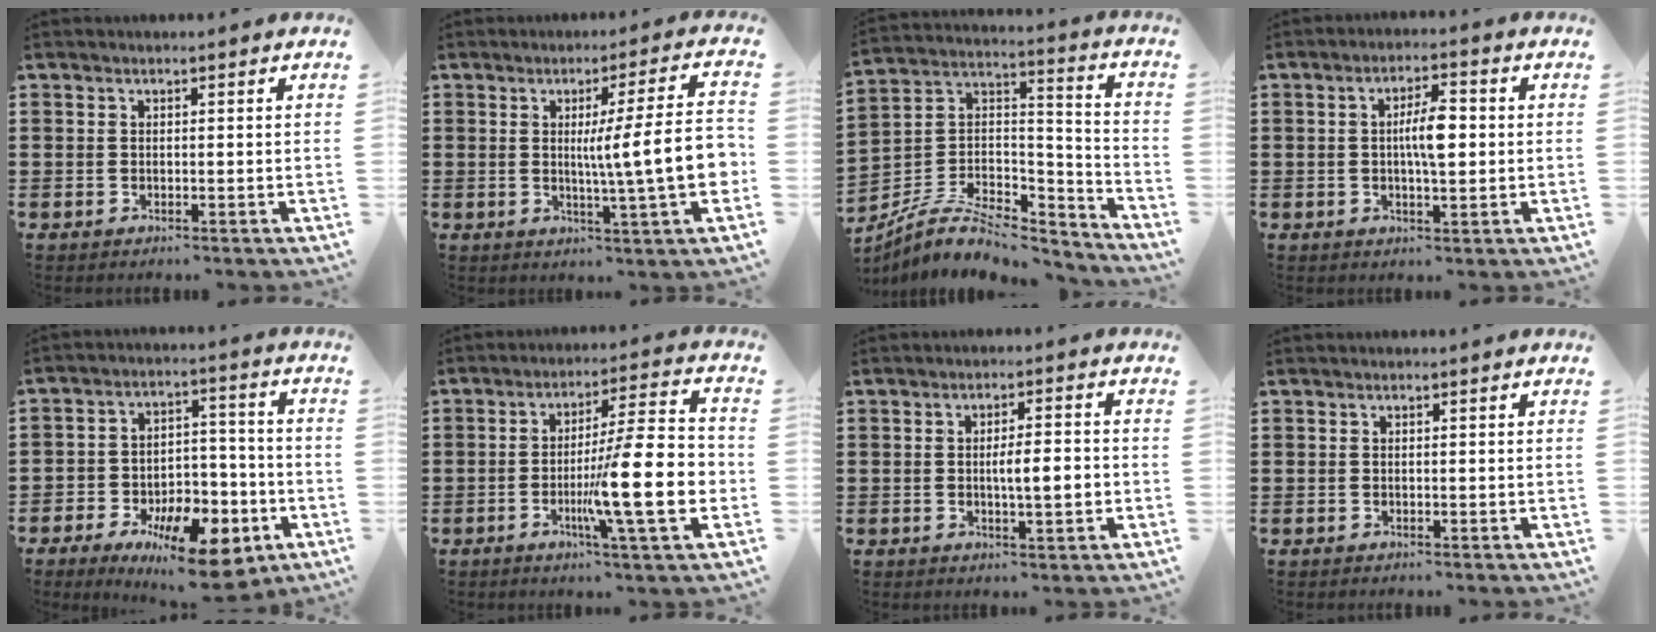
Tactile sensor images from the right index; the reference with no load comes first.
{"total": 11.0, "force": [-0.3, 0.4, 11.0], "torque": [-0.169, -0.016, -0.014]}
{"total": 8.6, "force": [-6.1, 3.7, 4.8], "torque": [-0.100, 0.010, -0.118]}
{"total": 5.5, "force": [0.2, 1.6, 5.3], "torque": [-0.097, 0.007, 0.001]}
{"total": 11.9, "force": [-7.5, 5.4, 7.5], "torque": [-0.110, 0.041, -0.131]}
{"total": 15.9, "force": [-3.8, 2.3, 15.3], "torque": [-0.239, -0.017, -0.068]}
{"total": 4.8, "force": [-0.6, 1.0, 4.7], "torque": [-0.073, -0.001, -0.015]}
{"total": 0.0}